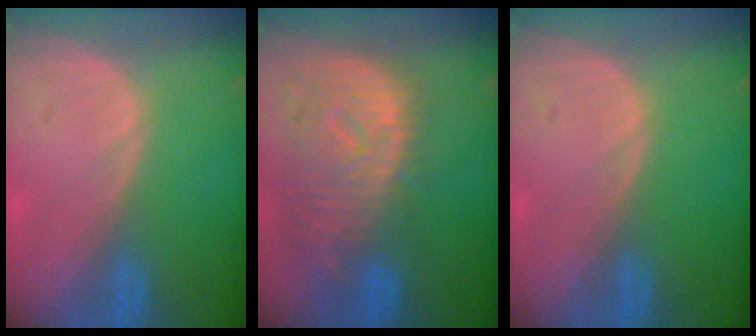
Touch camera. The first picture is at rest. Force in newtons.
{"total": 12.0, "press": 10.4, "slide": 6.0}
{"total": 0.0}